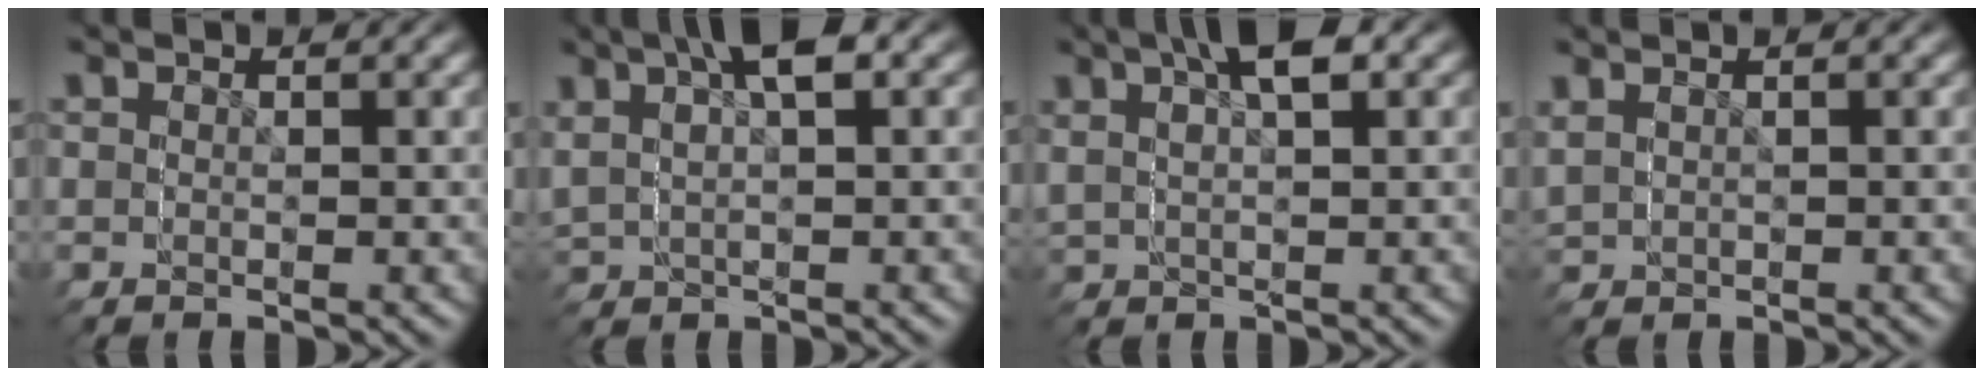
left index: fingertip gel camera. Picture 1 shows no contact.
{"total": 2.2, "force": [1.6, 1.2, 0.9], "torque": [-0.046, 0.001, 0.027]}
{"total": 1.8, "force": [1.6, 0.5, 0.8], "torque": [-0.033, 0.005, 0.023]}
{"total": 0.7, "force": [0.2, 0.6, -0.3], "torque": [-0.014, -0.001, 0.009]}